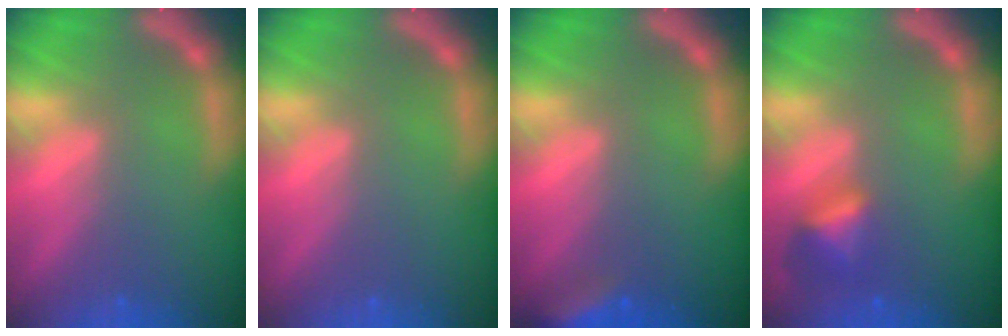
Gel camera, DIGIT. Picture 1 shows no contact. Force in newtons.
{"total": 0.0}
{"total": 4.0}
{"total": 2.9}